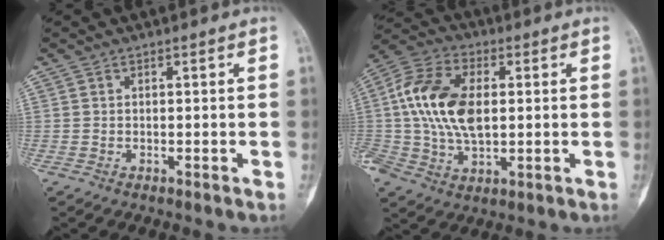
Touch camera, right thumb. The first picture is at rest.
{"total": 15.4, "force": [1.2, 9.0, 12.4], "torque": [-0.248, 0.014, 0.019]}